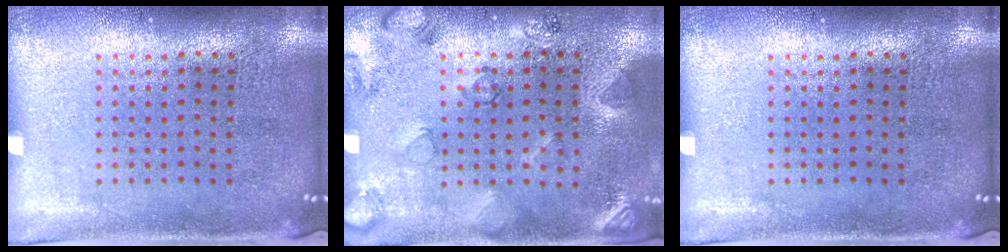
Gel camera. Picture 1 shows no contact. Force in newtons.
{"total": 2.1, "press": 1.8, "slide": 1.0}
{"total": 0.0}